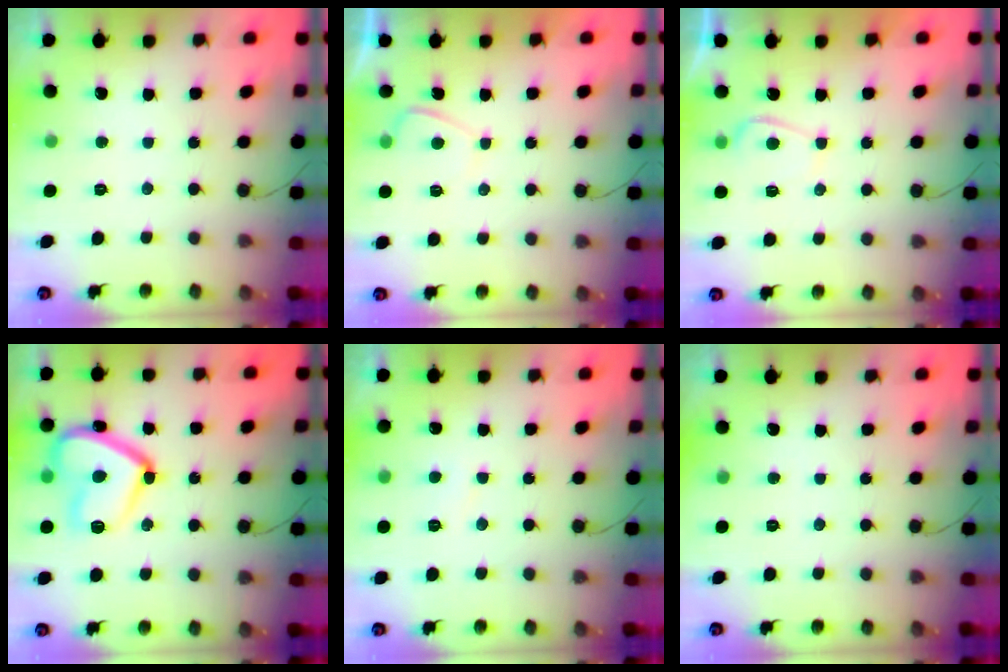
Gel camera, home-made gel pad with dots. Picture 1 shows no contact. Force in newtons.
{"total": 0.9, "press": 0.7, "slide": 0.5}
{"total": 2.3, "press": 2.2, "slide": 0.8}
{"total": 17.3, "press": 17.3, "slide": 1.2}
{"total": 2.9, "press": 2.9, "slide": 0.3}
{"total": 0.0}